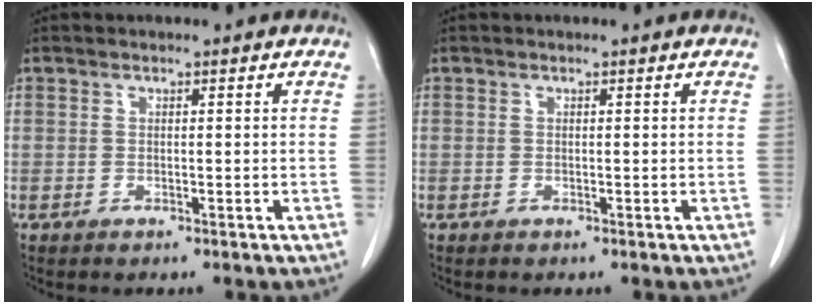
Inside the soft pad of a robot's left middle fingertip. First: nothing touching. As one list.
[{"total": 0.0}]